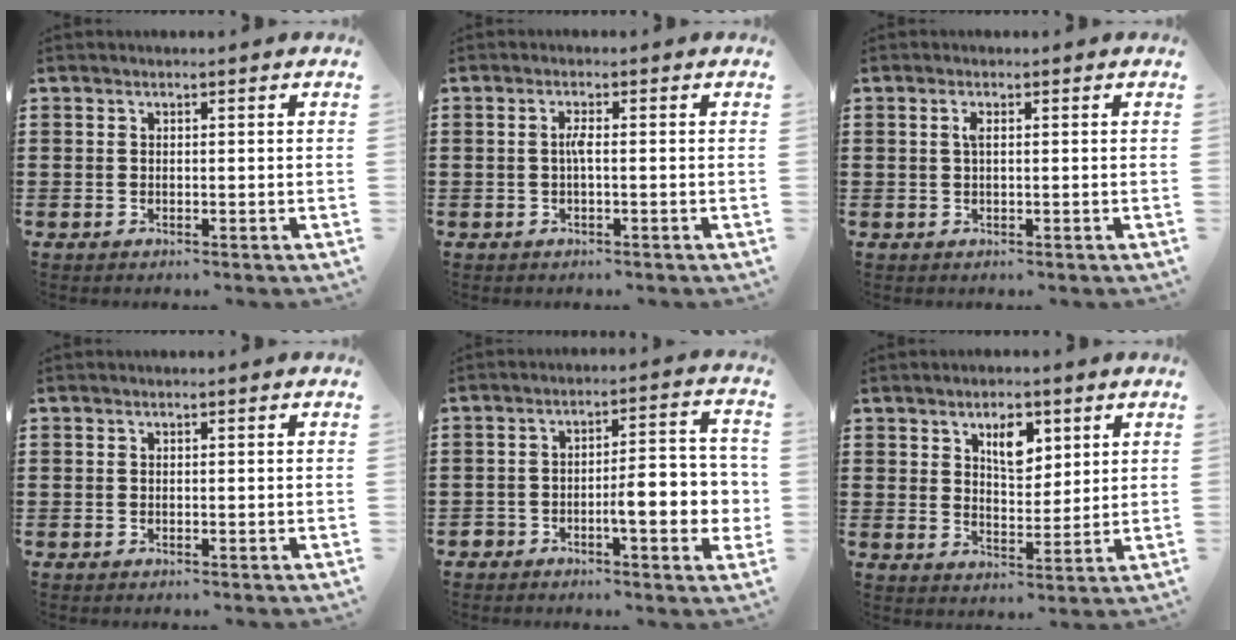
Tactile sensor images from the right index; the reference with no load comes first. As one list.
[{"total": 1.9, "force": [-0.3, 0.2, 1.8], "torque": [-0.045, -0.003, -0.009]}, {"total": 1.4, "force": [0.2, 0.4, 1.3], "torque": [-0.026, 0.003, 0.003]}, {"total": 0.0}, {"total": 7.7, "force": [-2.6, 2.5, 6.8], "torque": [-0.097, -0.008, -0.048]}, {"total": 5.5, "force": [2.9, 2.9, 3.7], "torque": [-0.059, 0.001, 0.046]}]